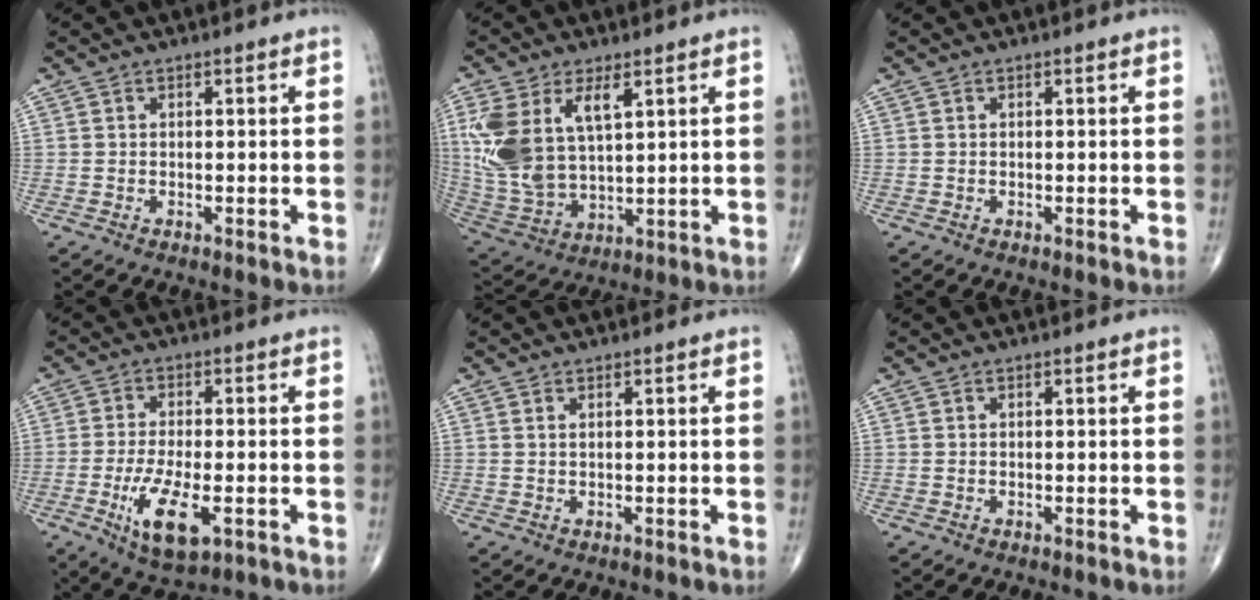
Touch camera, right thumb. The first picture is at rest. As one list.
[{"total": 15.8, "force": [5.3, 8.4, 12.3], "torque": [-0.250, -0.012, 0.118]}, {"total": 0.0}, {"total": 10.1, "force": [-3.5, 3.8, 8.6], "torque": [-0.162, -0.007, -0.055]}, {"total": 0.6, "force": [0.4, 0.1, 0.4], "torque": [-0.009, 0.003, 0.007]}, {"total": 0.0}]